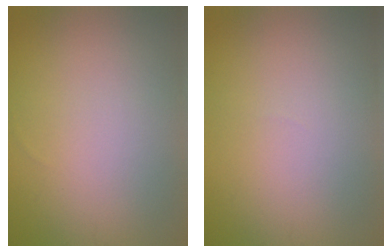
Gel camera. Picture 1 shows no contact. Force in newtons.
{"total": 0.0}